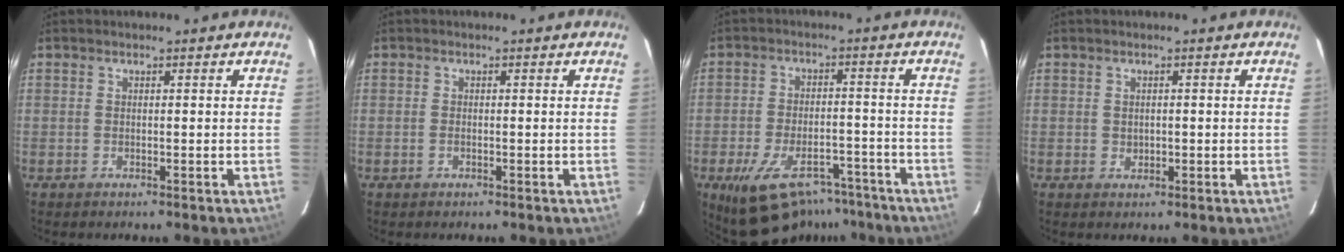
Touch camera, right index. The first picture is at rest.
{"total": 0.7, "force": [-0.3, 0.5, 0.5], "torque": [-0.010, 0.000, -0.007]}
{"total": 15.0, "force": [-10.5, 7.3, 7.8], "torque": [-0.161, -0.001, -0.149]}
{"total": 1.3, "force": [0.1, 1.1, 0.6], "torque": [-0.008, 0.002, 0.004]}